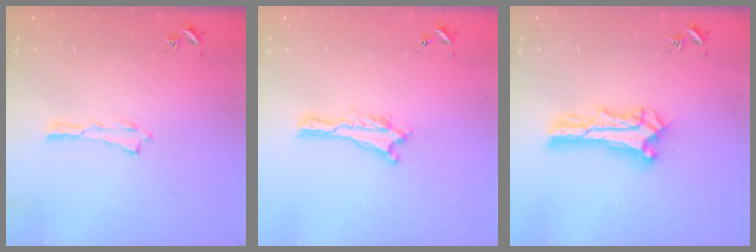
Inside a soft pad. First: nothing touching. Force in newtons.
{"total": 0.0}
{"total": 2.7, "press": 2.7, "slide": 0.3}